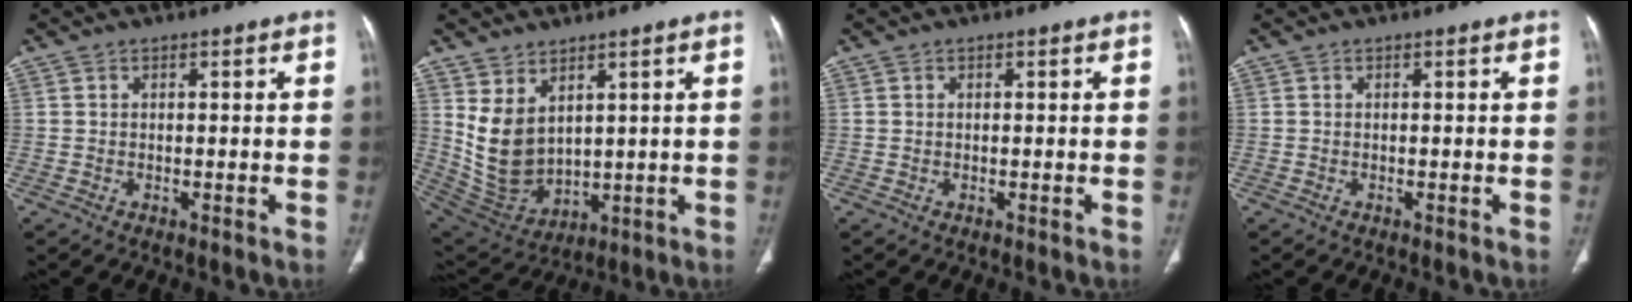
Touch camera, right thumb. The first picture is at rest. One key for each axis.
{"total": 10.8, "fx": 4.0, "fy": 6.9, "fz": 7.3, "tx": -0.119, "ty": -0.025, "tz": 0.108}
{"total": 0.0}
{"total": 0.0}